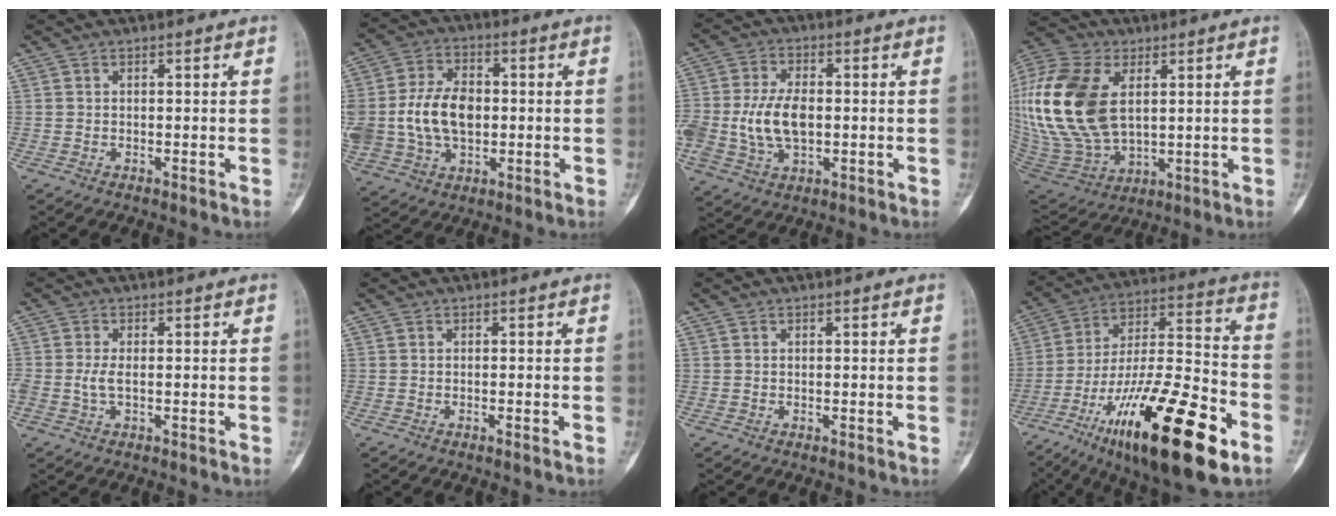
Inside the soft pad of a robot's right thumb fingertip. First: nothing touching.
{"total": 15.9, "force": [-0.3, 11.1, 11.4], "torque": [-0.221, 0.013, 0.007]}
{"total": 11.2, "force": [-0.6, 6.9, 8.8], "torque": [-0.172, 0.008, -0.006]}
{"total": 26.9, "force": [5.1, 16.6, 20.5], "torque": [-0.467, -0.009, 0.104]}
{"total": 2.5, "force": [-0.3, 1.1, 2.2], "torque": [-0.055, 0.001, -0.004]}
{"total": 0.7, "force": [-0.5, -0.1, 0.5], "torque": [-0.014, 0.004, -0.005]}
{"total": 0.0}
{"total": 29.4, "force": [-14.1, 8.5, 24.4], "torque": [-0.406, 0.058, -0.229]}